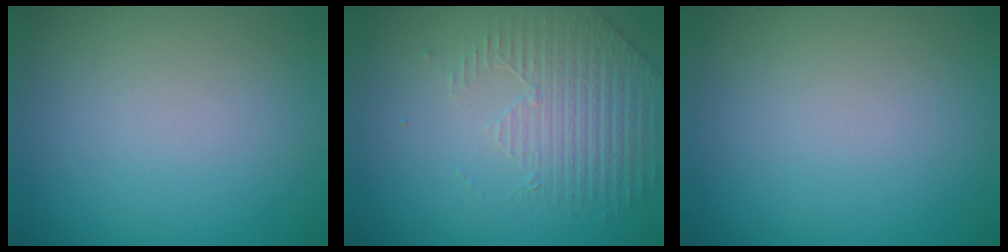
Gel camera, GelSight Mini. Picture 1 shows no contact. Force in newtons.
{"total": 2.1, "press": 1.8, "slide": 1.0}
{"total": 0.0}